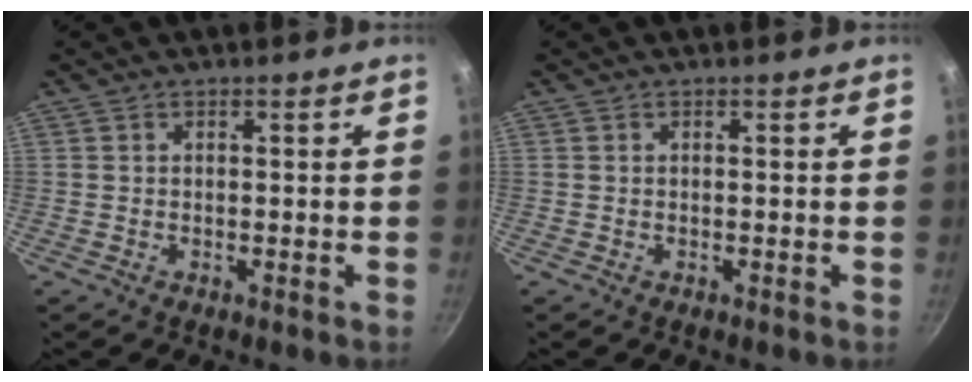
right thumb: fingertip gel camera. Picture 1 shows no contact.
{"total": 0.0}